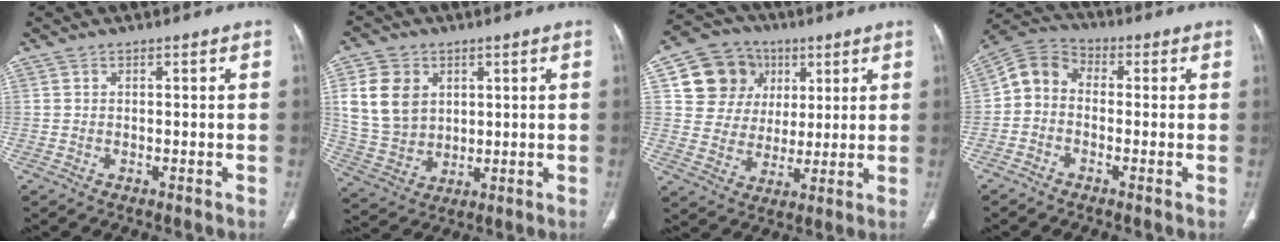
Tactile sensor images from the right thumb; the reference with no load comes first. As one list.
[{"total": 11.7, "force": [3.2, 9.2, 6.4], "torque": [-0.106, -0.009, 0.074]}, {"total": 13.5, "force": [4.7, 11.9, 4.1], "torque": [-0.037, 0.004, 0.086]}, {"total": 6.5, "force": [-0.9, 5.1, 3.9], "torque": [-0.060, 0.024, -0.040]}]